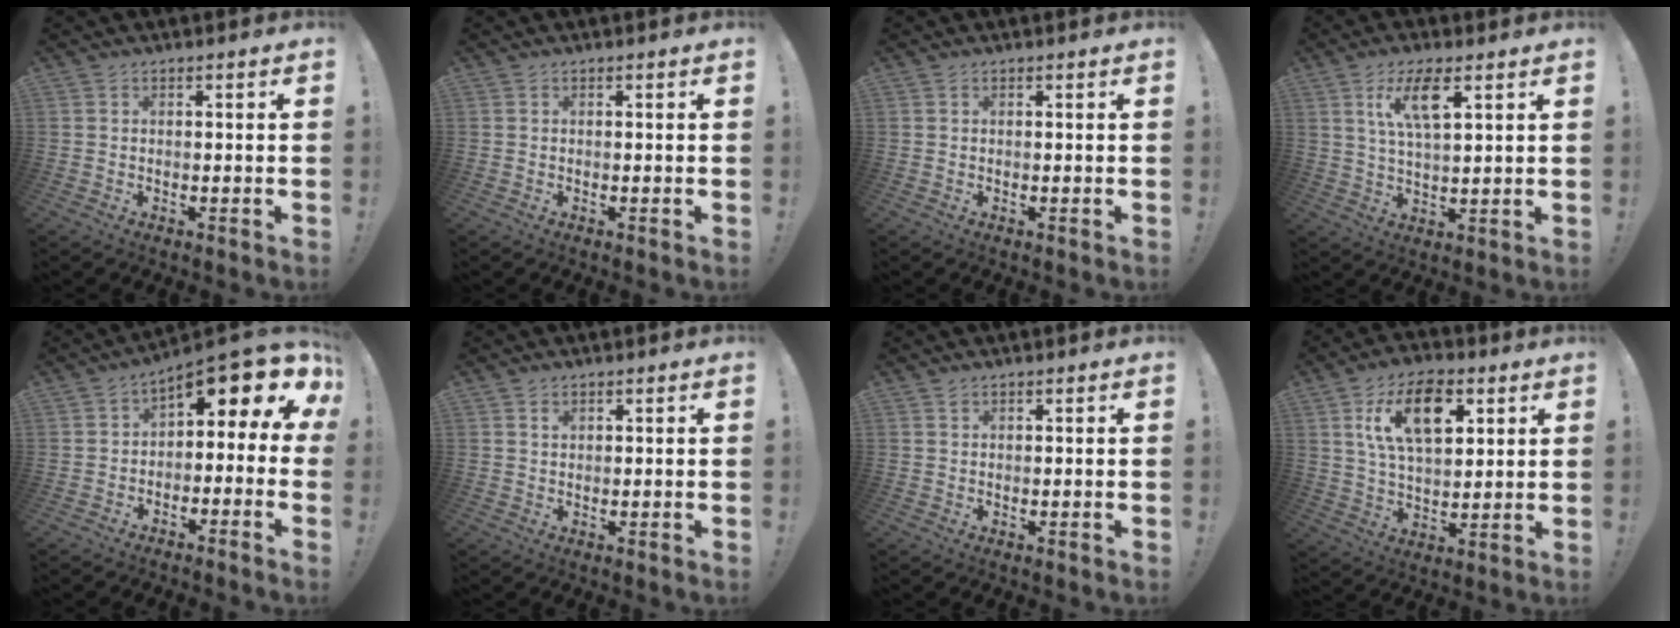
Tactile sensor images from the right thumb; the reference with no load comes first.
{"total": 0.0}
{"total": 0.0}
{"total": 10.0, "force": [5.0, 3.3, 8.1], "torque": [-0.149, -0.006, 0.087]}
{"total": 8.5, "force": [3.7, 3.3, 6.9], "torque": [-0.083, -0.042, 0.052]}
{"total": 1.0, "force": [0.9, 0.5, 0.4], "torque": [0.008, -0.007, 0.014]}
{"total": 0.9, "force": [0.8, 0.2, 0.3], "torque": [0.001, -0.003, 0.015]}
{"total": 16.1, "force": [7.0, 9.3, 11.1], "torque": [-0.170, -0.014, 0.125]}